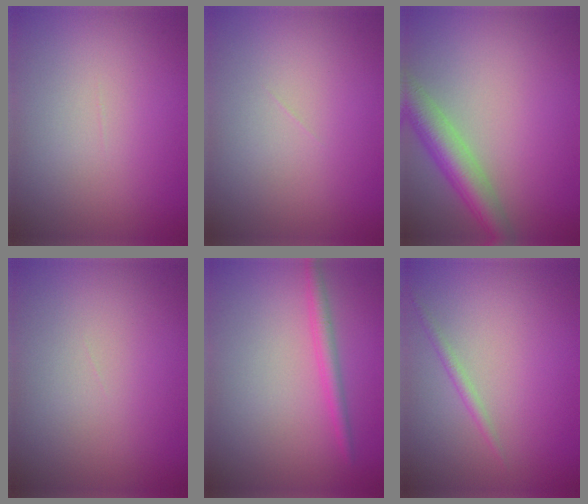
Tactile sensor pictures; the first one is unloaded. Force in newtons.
{"total": 0.0}
{"total": 6.0, "press": 6.0, "slide": 0.2}
{"total": 0.0}
{"total": 1.9, "press": 1.8, "slide": 0.2}
{"total": 1.0, "press": 1.0, "slide": 0.1}